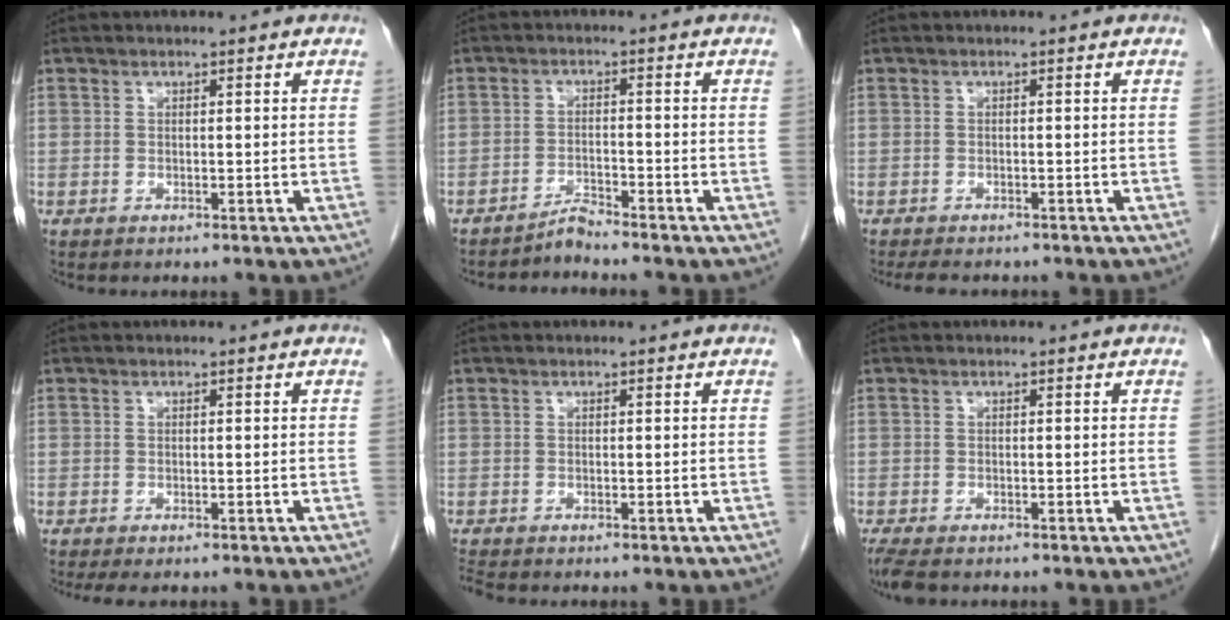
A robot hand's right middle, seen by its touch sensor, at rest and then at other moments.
{"total": 2.3, "force": [-2.3, -0.4, 0.0], "torque": [0.006, -0.010, -0.042]}
{"total": 5.1, "force": [-4.4, 1.6, 2.1], "torque": [-0.028, -0.007, -0.060]}
{"total": 2.5, "force": [-1.9, 0.8, 1.4], "torque": [-0.020, -0.007, -0.025]}
{"total": 1.0, "force": [-1.0, -0.1, 0.1], "torque": [-0.011, -0.009, -0.020]}
{"total": 4.2, "force": [-3.2, 1.3, 2.3], "torque": [-0.050, -0.016, -0.054]}